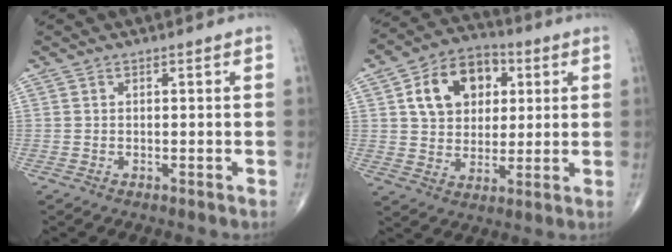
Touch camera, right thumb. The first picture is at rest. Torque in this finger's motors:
{"motor_torque": [0.79, 0.97, 0.06, 0.03, 0.31]}